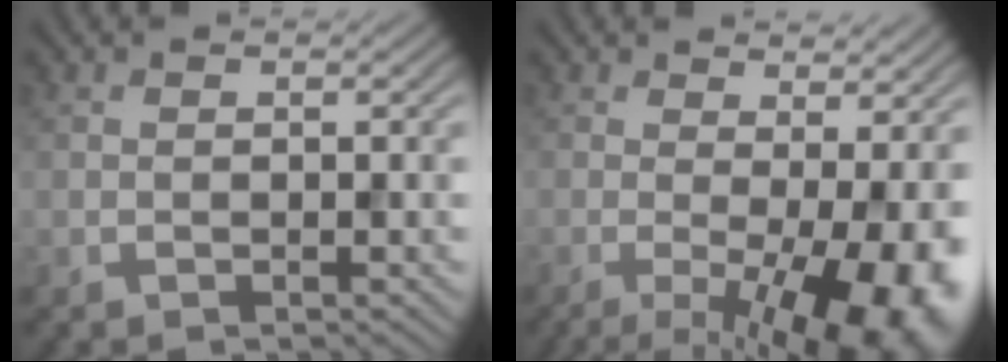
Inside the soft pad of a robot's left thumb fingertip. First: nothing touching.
{"total": 12.1, "force": [-2.7, 3.6, 11.2], "torque": [-0.151, 0.000, -0.035]}